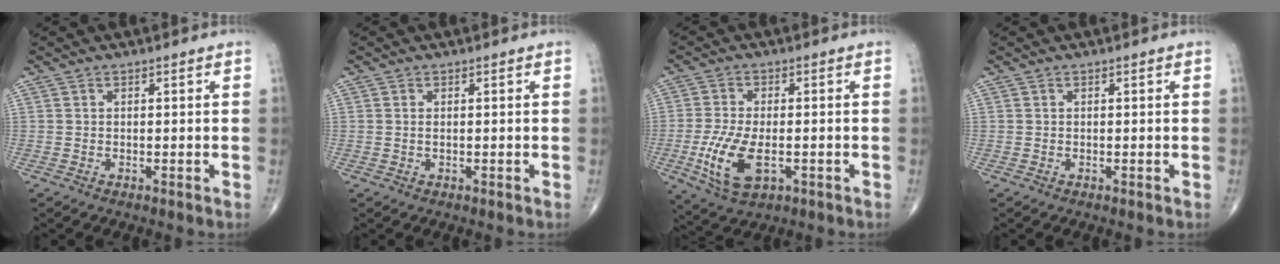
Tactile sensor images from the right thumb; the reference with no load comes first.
{"total": 0.6, "force": [0.1, 0.2, 0.6], "torque": [-0.016, 0.001, 0.004]}
{"total": 10.3, "force": [-2.7, 5.0, 8.6], "torque": [-0.176, -0.006, -0.043]}
{"total": 0.0}